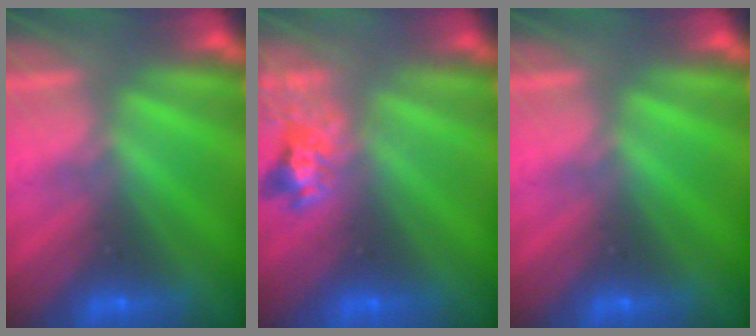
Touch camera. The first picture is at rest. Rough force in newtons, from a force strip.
{"total": 2.4}
{"total": 0.0}